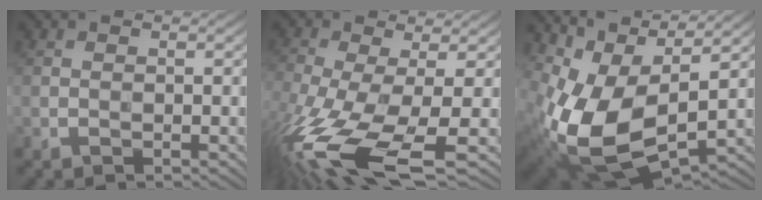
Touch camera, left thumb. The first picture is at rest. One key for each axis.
{"total": 13.8, "fx": -5.7, "fy": 4.7, "fz": 11.7, "tx": -0.277, "ty": -0.037, "tz": -0.091}
{"total": 13.2, "fx": 1.4, "fy": 6.7, "fz": 11.3, "tx": -0.249, "ty": -0.027, "tz": 0.040}